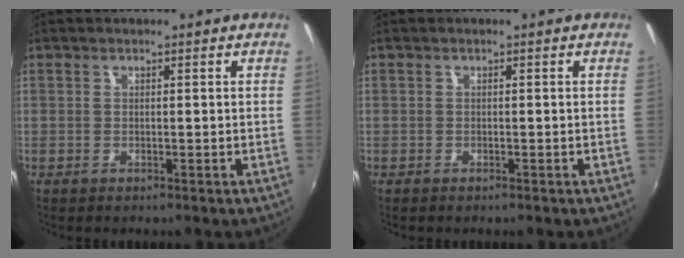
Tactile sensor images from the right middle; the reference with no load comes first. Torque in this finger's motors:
{"motor_torque": [0.27, -0.20, 0.04, 0.01]}